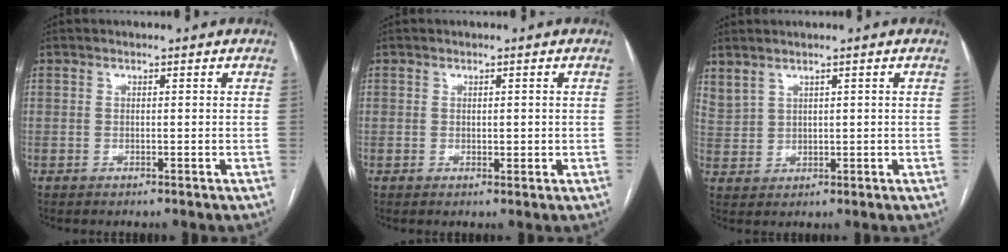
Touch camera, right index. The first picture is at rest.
{"total": 1.4, "force": [0.1, 1.0, 1.0], "torque": [-0.012, 0.001, 0.004]}
{"total": 3.9, "force": [3.1, 1.9, 1.3], "torque": [-0.035, 0.008, 0.077]}